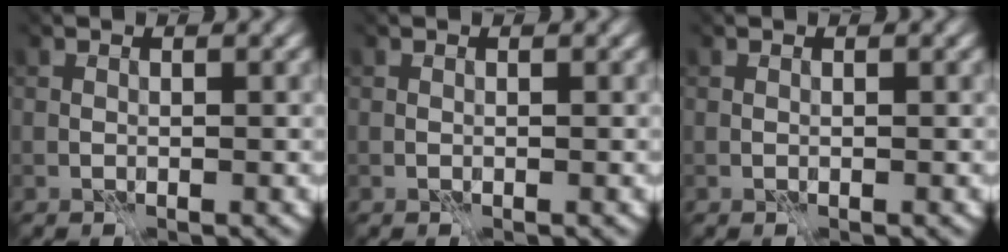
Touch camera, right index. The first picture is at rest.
{"total": 0.0}
{"total": 0.0}